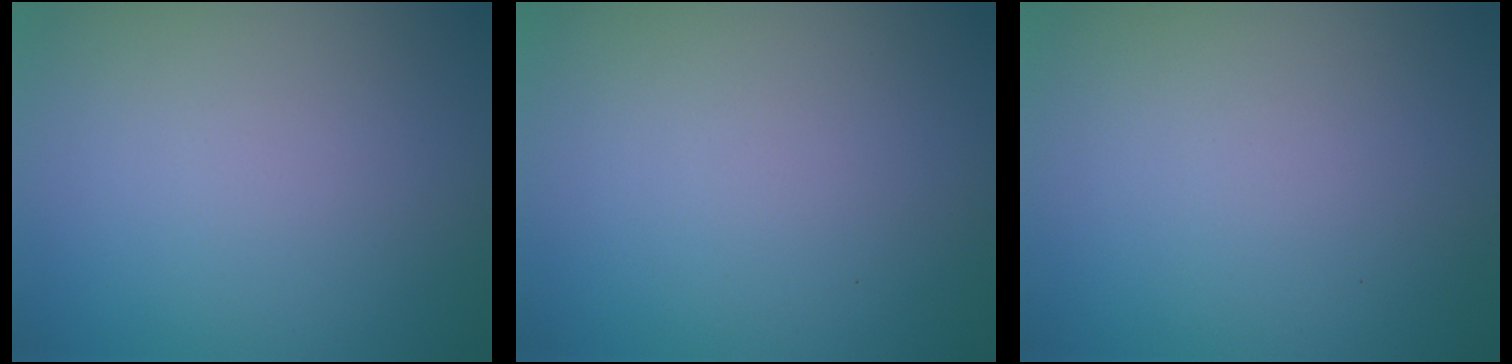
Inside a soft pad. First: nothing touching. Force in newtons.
{"total": 0.0}
{"total": 0.0}